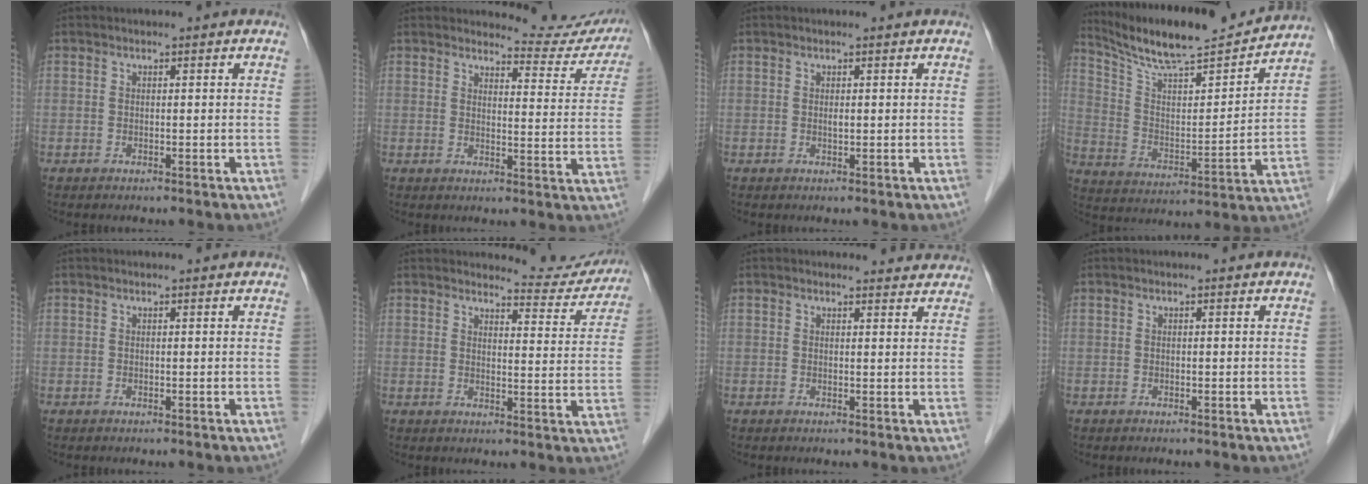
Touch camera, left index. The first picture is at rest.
{"total": 10.3, "force": [10.2, 1.4, -0.2], "torque": [0.020, -0.057, 0.099]}
{"total": 0.5, "force": [-0.2, 0.1, 0.4], "torque": [-0.011, -0.006, -0.005]}
{"total": 18.2, "force": [16.8, 1.3, 7.0], "torque": [-0.128, -0.011, 0.270]}
{"total": 0.0}
{"total": 8.2, "force": [8.1, 1.4, -0.2], "torque": [0.014, -0.034, 0.083]}
{"total": 4.1, "force": [4.0, 1.1, 0.1], "torque": [0.005, -0.006, 0.026]}
{"total": 0.0}